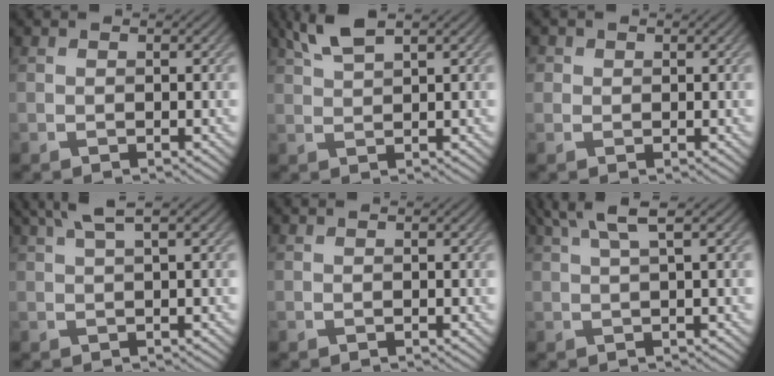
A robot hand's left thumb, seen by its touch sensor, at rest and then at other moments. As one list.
[{"total": 4.2, "force": [2.7, 0.9, 3.1], "torque": [-0.068, 0.016, 0.057]}, {"total": 1.5, "force": [0.5, 1.4, 0.3], "torque": [-0.003, -0.001, 0.004]}, {"total": 3.9, "force": [1.8, 0.6, 3.4], "torque": [-0.061, 0.017, 0.037]}, {"total": 0.0}, {"total": 4.4, "force": [2.1, 0.7, 3.8], "torque": [-0.067, 0.017, 0.041]}]